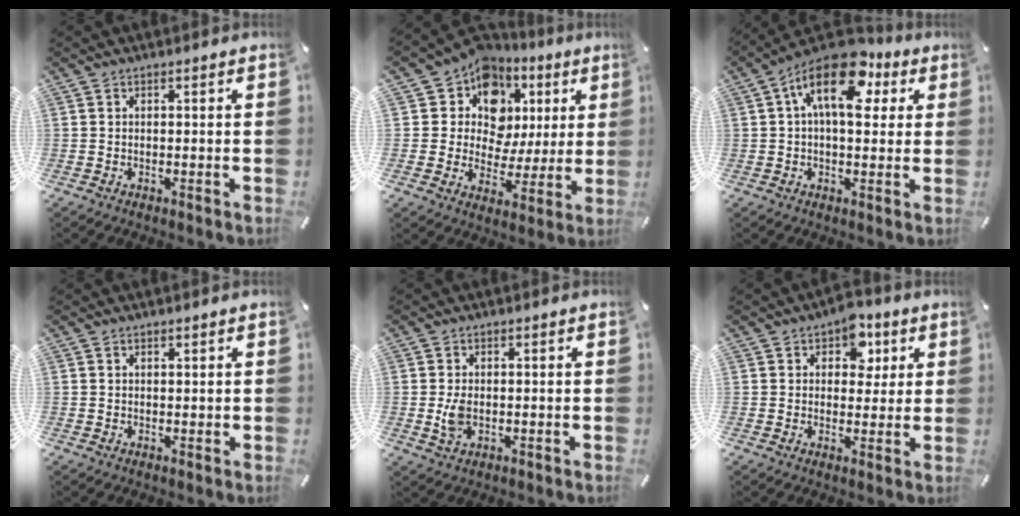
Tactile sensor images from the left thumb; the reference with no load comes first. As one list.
[{"total": 12.0, "force": [4.9, 10.4, 3.5], "torque": [-0.059, -0.038, 0.094]}, {"total": 15.8, "force": [5.9, 8.1, 12.2], "torque": [-0.201, -0.020, 0.099]}, {"total": 0.9, "force": [0.5, 0.7, 0.3], "torque": [-0.006, 0.002, 0.009]}, {"total": 4.0, "force": [-0.2, 2.5, 3.2], "torque": [-0.072, -0.007, -0.010]}, {"total": 8.1, "force": [3.3, 6.0, 4.3], "torque": [-0.043, -0.005, 0.051]}]